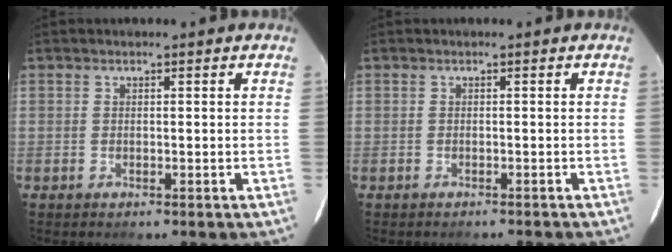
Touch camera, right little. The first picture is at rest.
{"total": 1.7, "force": [-1.6, 0.4, 0.5], "torque": [-0.017, -0.008, -0.021]}